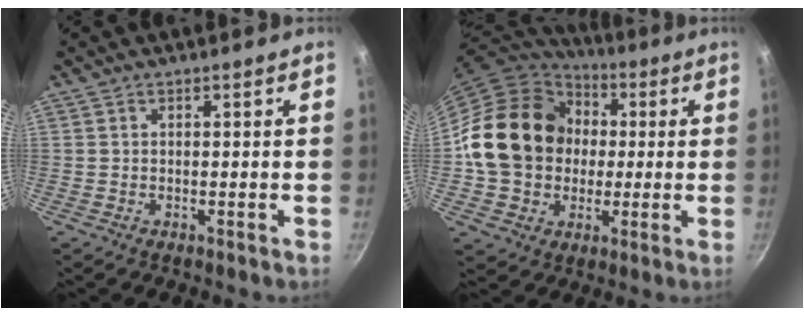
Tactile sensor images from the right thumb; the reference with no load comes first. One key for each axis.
{"total": 19.8, "fx": 1.3, "fy": 16.5, "fz": 11.0, "tx": -0.168, "ty": 0.028, "tz": 0.022}